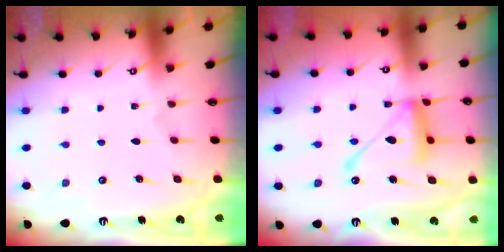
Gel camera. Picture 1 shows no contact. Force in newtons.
{"total": 15.1, "press": 15.1, "slide": 1.1}